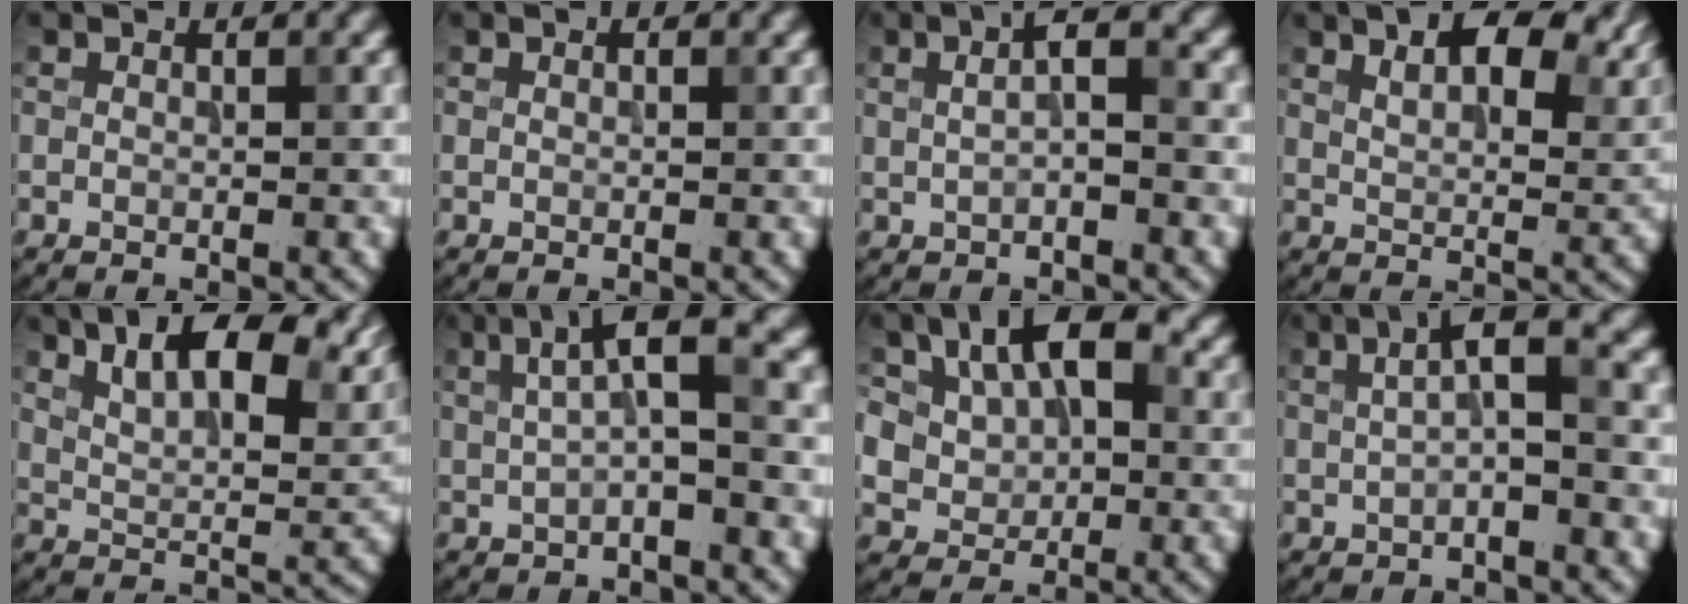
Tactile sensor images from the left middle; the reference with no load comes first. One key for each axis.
{"total": 0.0}
{"total": 2.8, "fx": 0.3, "fy": 0.6, "fz": 2.7, "tx": -0.053, "ty": 0.010, "tz": 0.003}
{"total": 10.0, "fx": 5.9, "fy": 4.4, "fz": 6.8, "tx": -0.097, "ty": 0.016, "tz": 0.090}
{"total": 11.1, "fx": 6.6, "fy": 4.2, "fz": 7.9, "tx": -0.123, "ty": 0.018, "tz": 0.110}
{"total": 5.5, "fx": 1.1, "fy": 1.3, "fz": 5.2, "tx": -0.088, "ty": 0.017, "tz": 0.015}
{"total": 10.2, "fx": 2.6, "fy": 7.0, "fz": 6.9, "tx": -0.117, "ty": 0.016, "tz": 0.042}
{"total": 4.2, "fx": 0.6, "fy": 0.9, "fz": 4.0, "tx": -0.073, "ty": 0.015, "tz": 0.006}